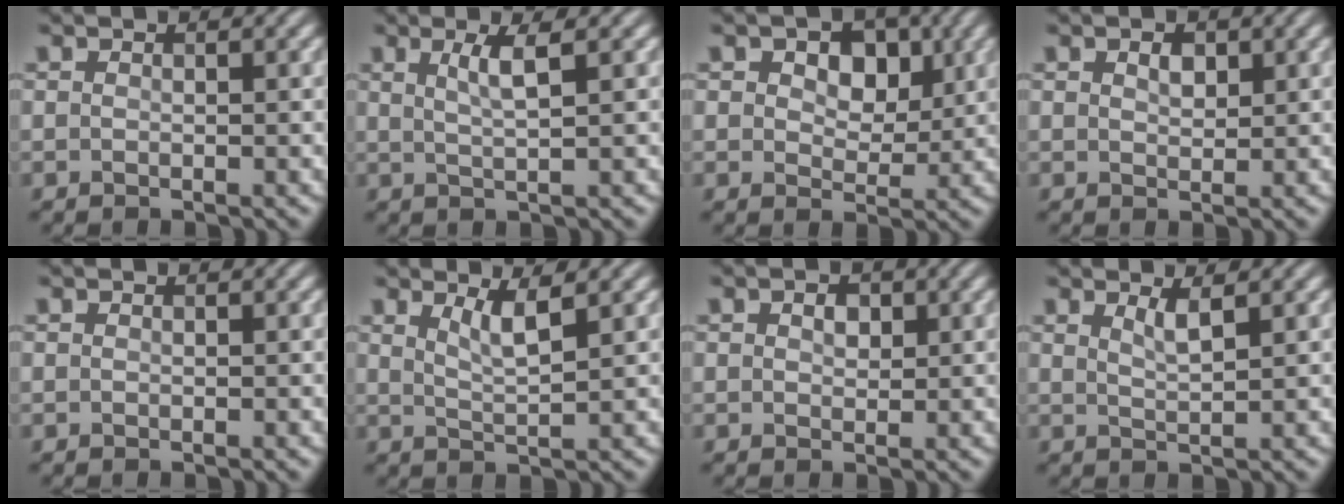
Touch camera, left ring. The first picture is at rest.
{"total": 2.5, "force": [1.0, 0.5, 2.2], "torque": [-0.037, 0.001, 0.016]}
{"total": 5.2, "force": [1.8, 3.4, 3.5], "torque": [-0.050, 0.000, 0.011]}
{"total": 1.4, "force": [0.7, 0.9, 0.9], "torque": [-0.015, 0.001, 0.012]}
{"total": 0.0}
{"total": 2.5, "force": [1.4, 0.5, 2.0], "torque": [-0.030, -0.004, 0.026]}
{"total": 1.5, "force": [0.5, 1.0, 1.0], "torque": [-0.014, 0.001, 0.008]}
{"total": 1.7, "force": [1.0, 0.4, 1.4], "torque": [-0.019, 0.000, 0.014]}